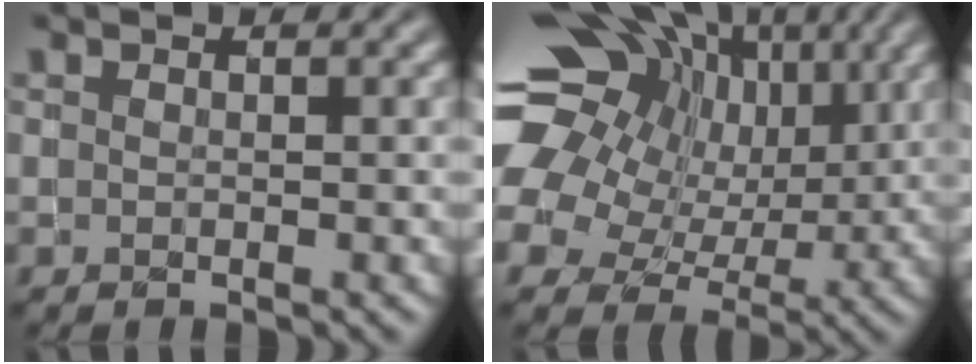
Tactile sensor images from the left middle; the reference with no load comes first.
{"total": 17.3, "force": [5.8, 13.2, 9.7], "torque": [-0.210, 0.046, 0.078]}